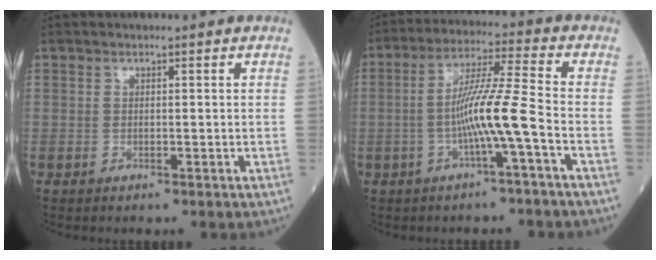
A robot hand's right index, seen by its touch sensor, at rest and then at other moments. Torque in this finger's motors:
{"motor_torque": [1.11, -0.47, 0.54, 0.20]}